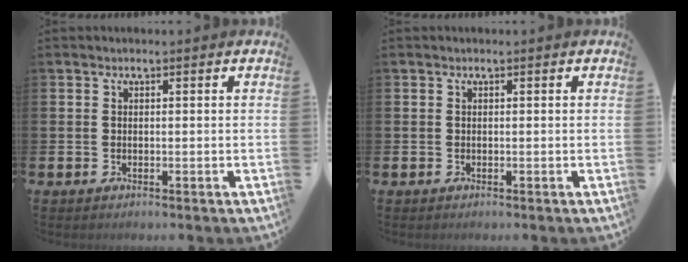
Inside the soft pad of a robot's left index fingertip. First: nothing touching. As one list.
[{"total": 0.0}]